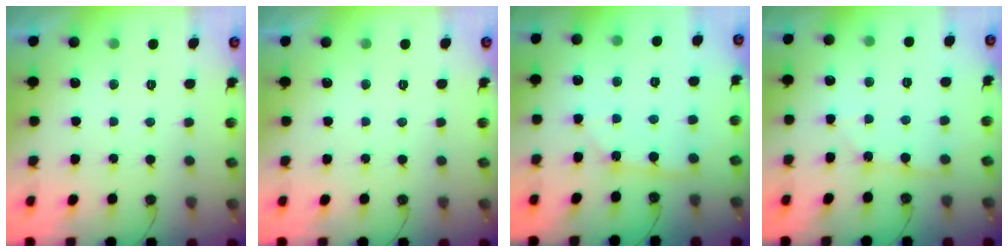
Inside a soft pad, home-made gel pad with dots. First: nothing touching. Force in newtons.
{"total": 0.0}
{"total": 4.3, "press": 4.3, "slide": 0.4}
{"total": 3.6, "press": 3.5, "slide": 0.5}